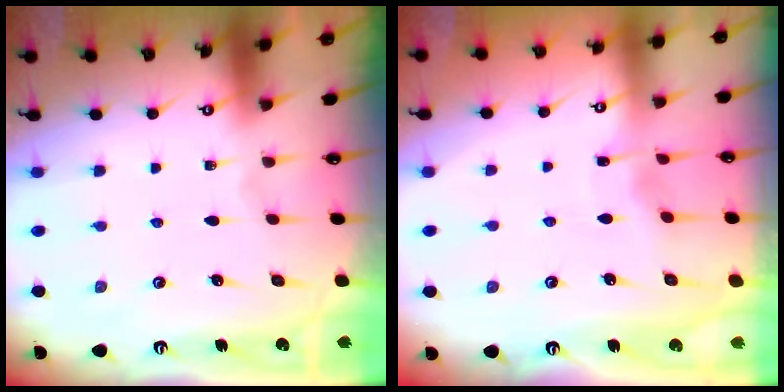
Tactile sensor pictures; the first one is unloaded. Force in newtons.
{"total": 3.0, "press": 3.0, "slide": 0.2}